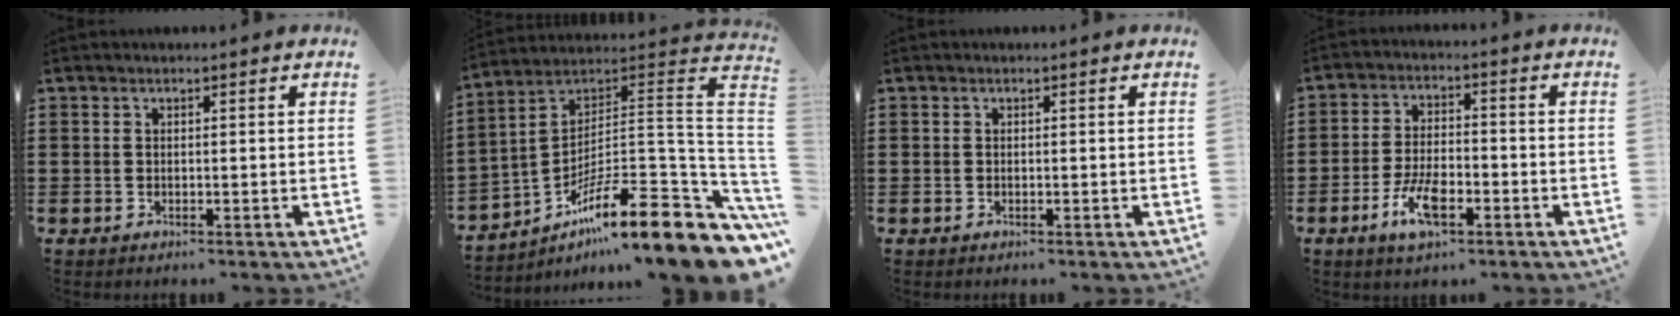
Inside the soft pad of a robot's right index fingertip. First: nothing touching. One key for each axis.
{"total": 16.3, "fx": -10.0, "fy": 1.9, "fz": 12.7, "tx": -0.193, "ty": 0.013, "tz": -0.178}
{"total": 0.0}
{"total": 7.0, "fx": -3.3, "fy": 2.8, "fz": 5.5, "tx": -0.128, "ty": -0.003, "tz": -0.066}